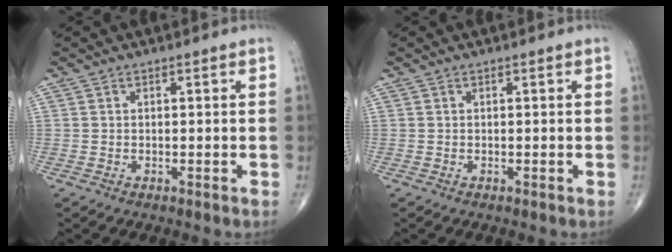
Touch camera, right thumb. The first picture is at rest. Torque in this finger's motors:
{"motor_torque": [-0.14, 0.11, -0.03, -0.10, 0.01]}